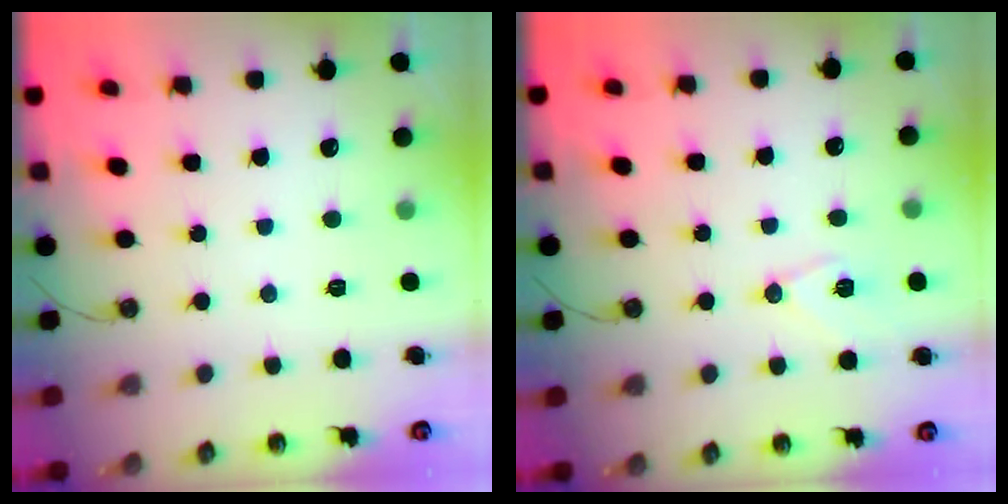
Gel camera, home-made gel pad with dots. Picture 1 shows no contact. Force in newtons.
{"total": 8.7, "press": 8.7, "slide": 1.0}